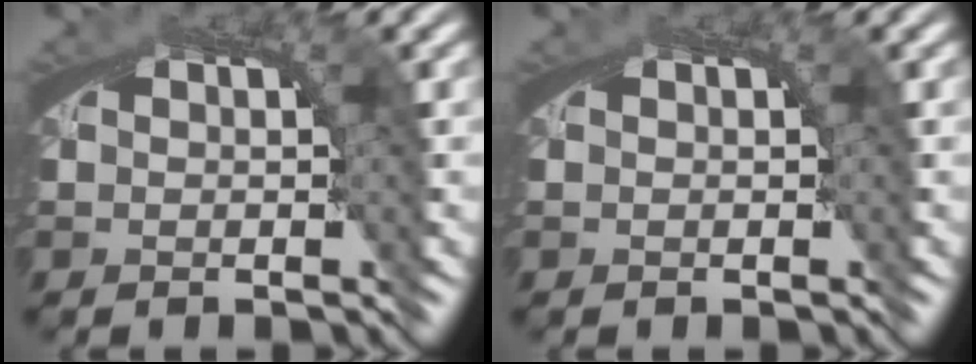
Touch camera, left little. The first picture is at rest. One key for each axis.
{"total": 0.0}